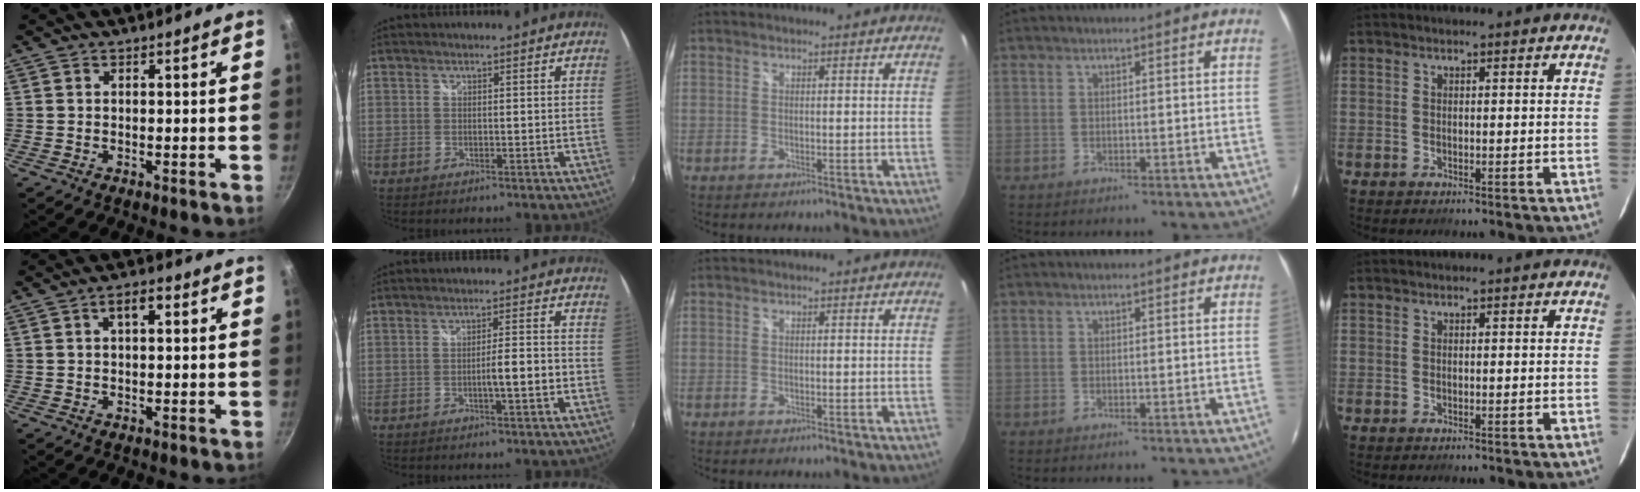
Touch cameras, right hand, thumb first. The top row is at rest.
{"thumb": {"total": 3.7, "force": [1.1, 1.8, 3.1], "torque": [-0.040, 0.012, 0.016]}, "index": {"total": 4.5, "force": [-1.7, 0.0, 4.2], "torque": [-0.069, 0.000, -0.025]}}